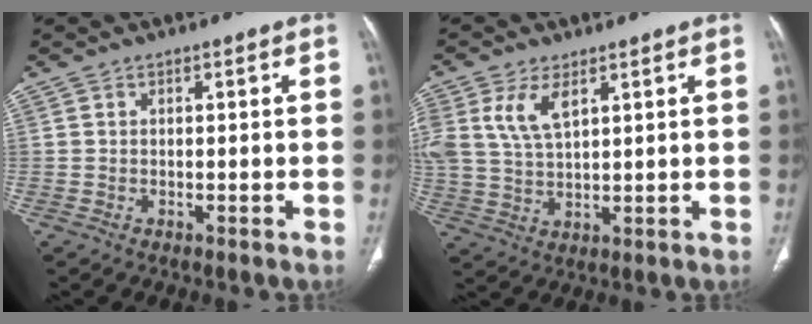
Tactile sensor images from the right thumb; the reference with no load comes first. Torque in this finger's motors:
{"motor_torque": [0.04, 0.06, 0.97, 0.74, 0.11]}